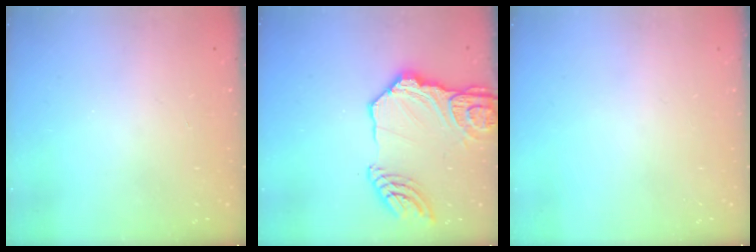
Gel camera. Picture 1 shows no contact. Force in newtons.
{"total": 19.1, "press": 19.0, "slide": 1.3}
{"total": 0.0}